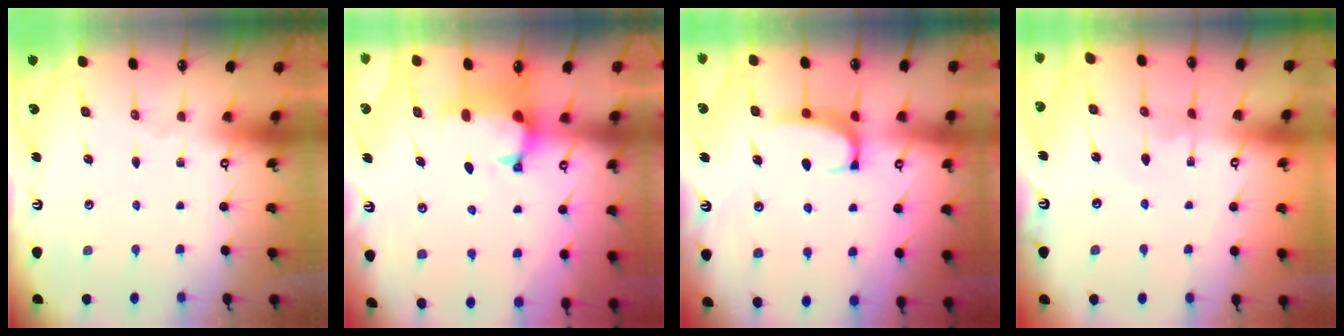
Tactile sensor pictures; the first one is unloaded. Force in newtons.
{"total": 1.5, "press": 0.9, "slide": 1.2}
{"total": 2.3, "press": 2.3, "slide": 0.6}
{"total": 2.1, "press": 2.1, "slide": 0.0}